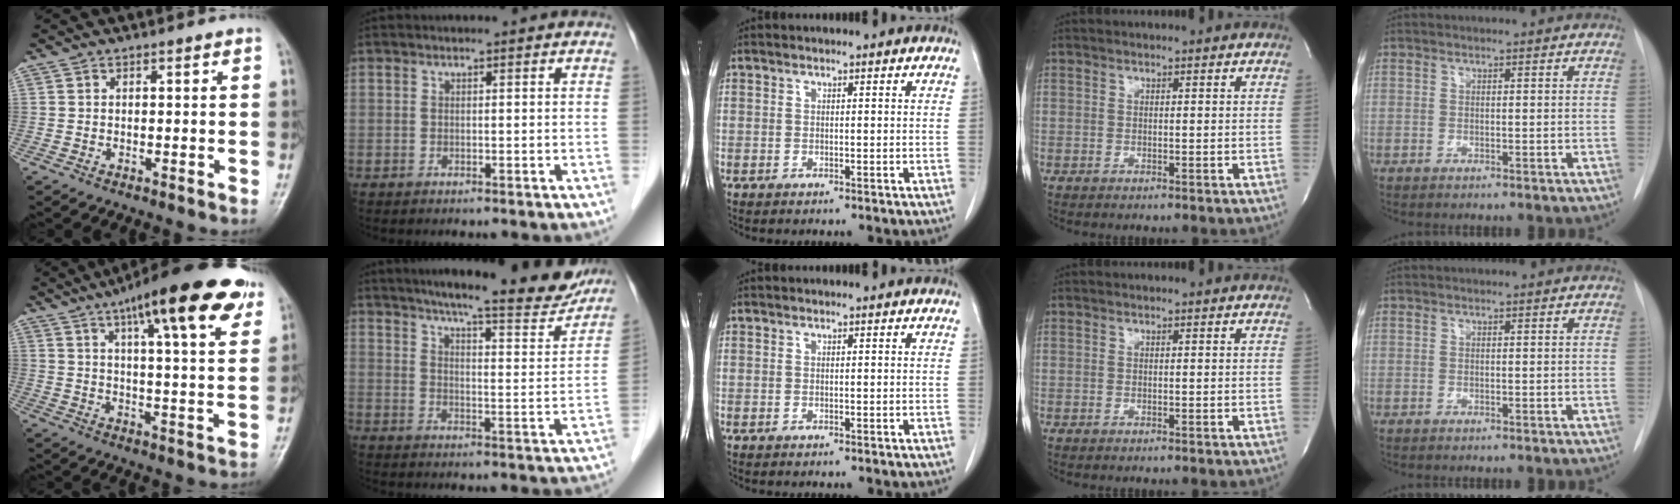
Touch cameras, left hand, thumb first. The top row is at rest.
{"thumb": {"total": 20.0, "force": [11.1, 4.6, 16.0], "torque": [-0.214, -0.019, 0.157]}, "index": {"total": 18.5, "force": [16.2, 2.0, 8.7], "torque": [-0.120, -0.026, 0.210]}}